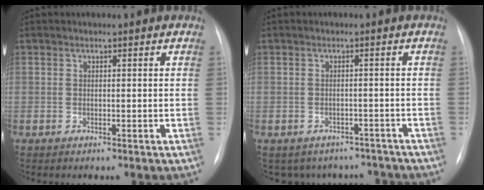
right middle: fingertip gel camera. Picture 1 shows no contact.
{"total": 8.2, "force": [-7.2, 4.0, 0.3], "torque": [0.009, 0.026, -0.077]}